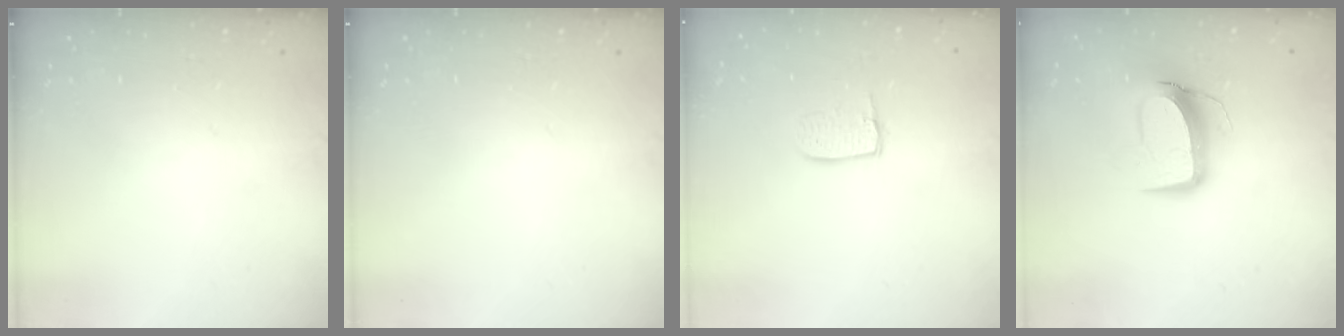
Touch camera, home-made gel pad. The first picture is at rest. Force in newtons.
{"total": 0.0}
{"total": 6.3, "press": 6.3, "slide": 0.5}
{"total": 11.0, "press": 11.0, "slide": 1.4}